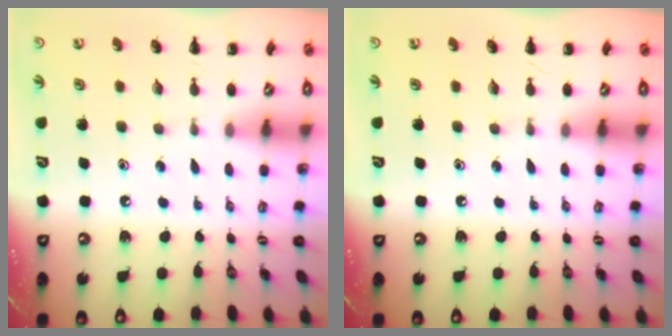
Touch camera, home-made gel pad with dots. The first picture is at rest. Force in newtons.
{"total": 0.0}